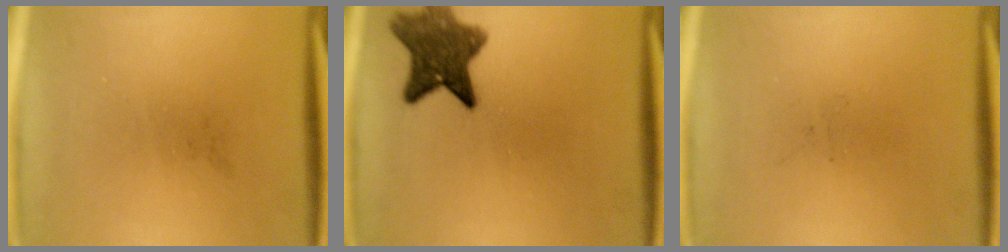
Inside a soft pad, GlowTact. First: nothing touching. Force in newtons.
{"total": 8.3}
{"total": 0.0}